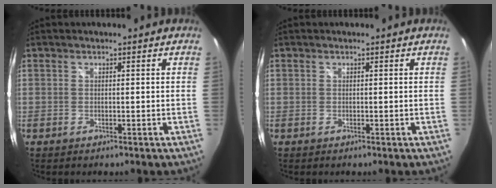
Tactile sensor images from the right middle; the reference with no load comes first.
{"total": 0.0}